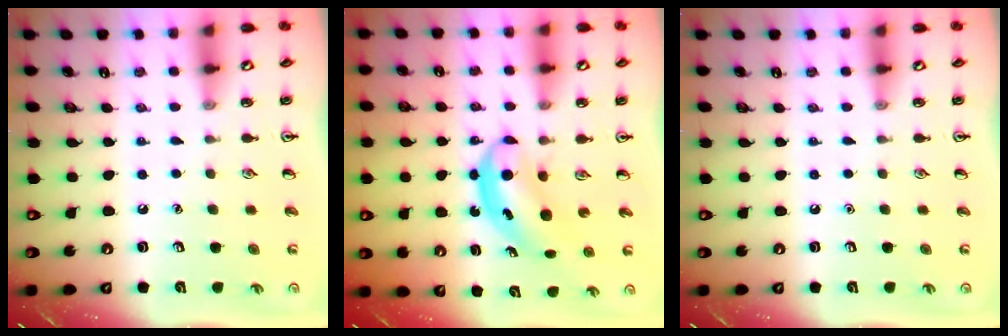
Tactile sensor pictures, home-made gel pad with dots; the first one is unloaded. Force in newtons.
{"total": 5.9, "press": 5.8, "slide": 1.2}
{"total": 0.0}